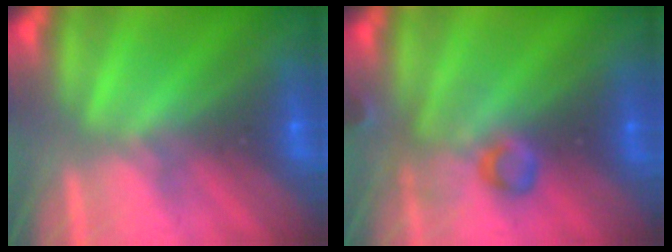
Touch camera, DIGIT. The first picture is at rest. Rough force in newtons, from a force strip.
{"total": 2.9}